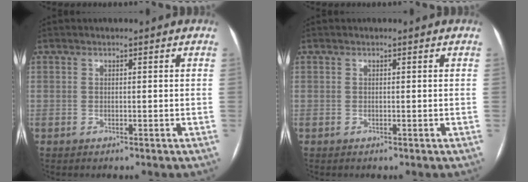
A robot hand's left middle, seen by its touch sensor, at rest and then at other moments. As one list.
[{"total": 0.0}]